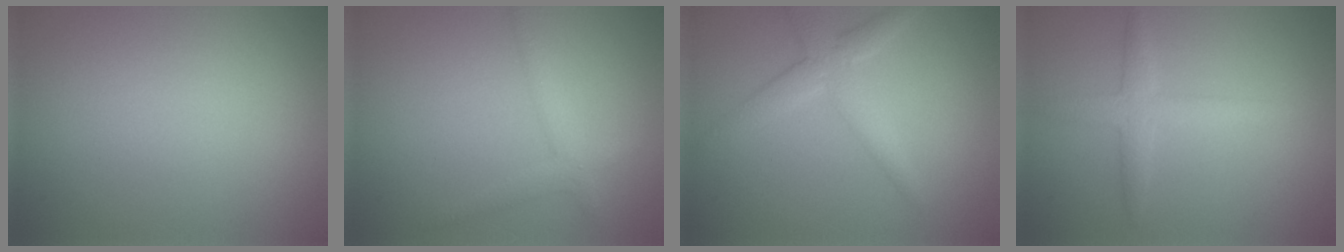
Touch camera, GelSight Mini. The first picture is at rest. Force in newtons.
{"total": 2.0, "press": 2.0, "slide": 0.1}
{"total": 3.0, "press": 3.0, "slide": 0.3}
{"total": 2.6, "press": 2.6, "slide": 0.1}